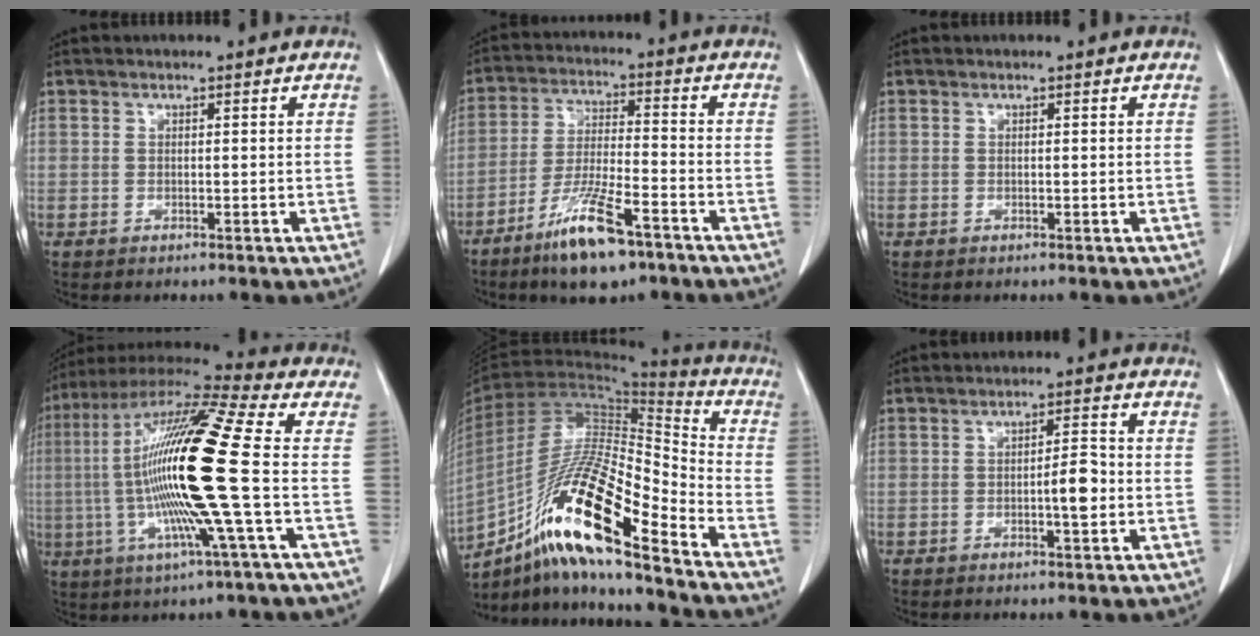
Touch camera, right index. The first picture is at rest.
{"total": 11.2, "force": [-7.3, 1.9, 8.3], "torque": [-0.161, -0.022, -0.132]}
{"total": 0.0}
{"total": 20.6, "force": [-1.6, -0.2, 20.5], "torque": [-0.405, 0.001, -0.049]}
{"total": 20.0, "force": [-12.0, 2.3, 15.9], "torque": [-0.312, -0.016, -0.216]}
{"total": 3.8, "force": [-0.9, 0.6, 3.7], "torque": [-0.055, 0.002, -0.012]}